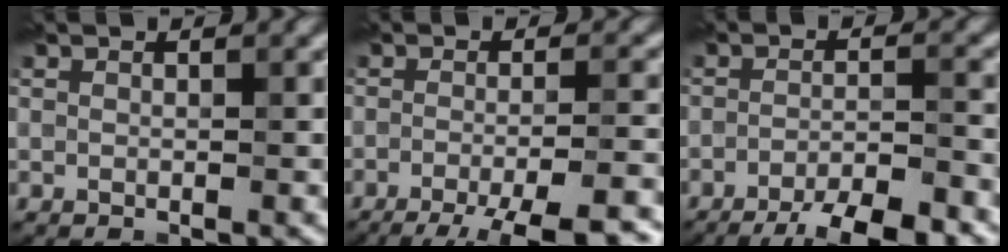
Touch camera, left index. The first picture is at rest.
{"total": 10.7, "force": [-8.1, 2.3, 6.7], "torque": [-0.083, -0.008, -0.103]}
{"total": 7.0, "force": [-5.3, 1.3, 4.5], "torque": [-0.059, -0.005, -0.083]}